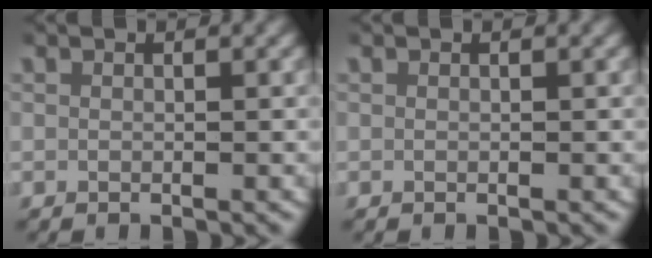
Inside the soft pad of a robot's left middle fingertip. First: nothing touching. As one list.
[{"total": 0.0}]